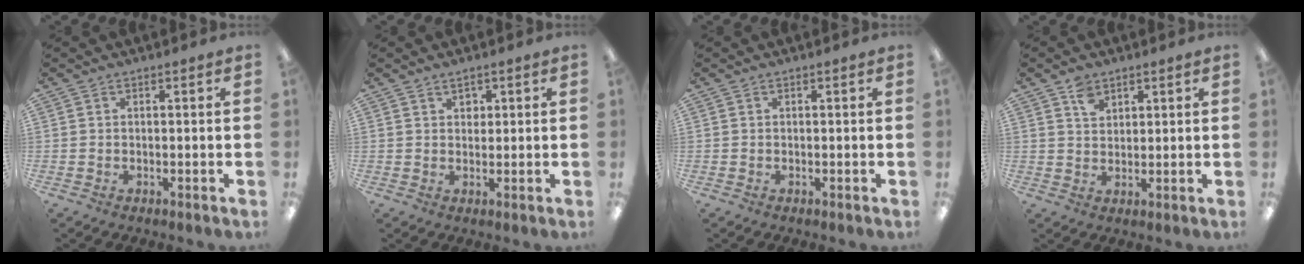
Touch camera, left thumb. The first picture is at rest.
{"total": 2.3, "force": [1.5, 1.5, 1.0], "torque": [-0.004, -0.005, 0.024]}
{"total": 0.0}
{"total": 3.9, "force": [2.7, 2.4, 1.5], "torque": [-0.019, -0.009, 0.049]}